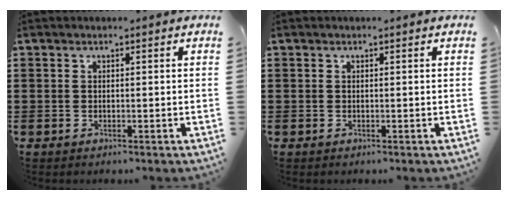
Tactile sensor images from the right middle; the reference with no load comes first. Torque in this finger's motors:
{"motor_torque": [0.00, 0.00, 0.02, -0.01]}